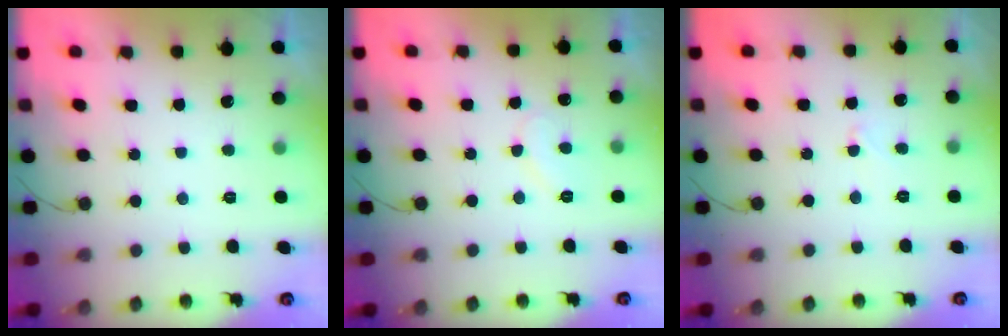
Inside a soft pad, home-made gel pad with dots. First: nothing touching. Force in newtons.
{"total": 7.2, "press": 7.2, "slide": 0.5}
{"total": 2.0, "press": 2.0, "slide": 0.2}